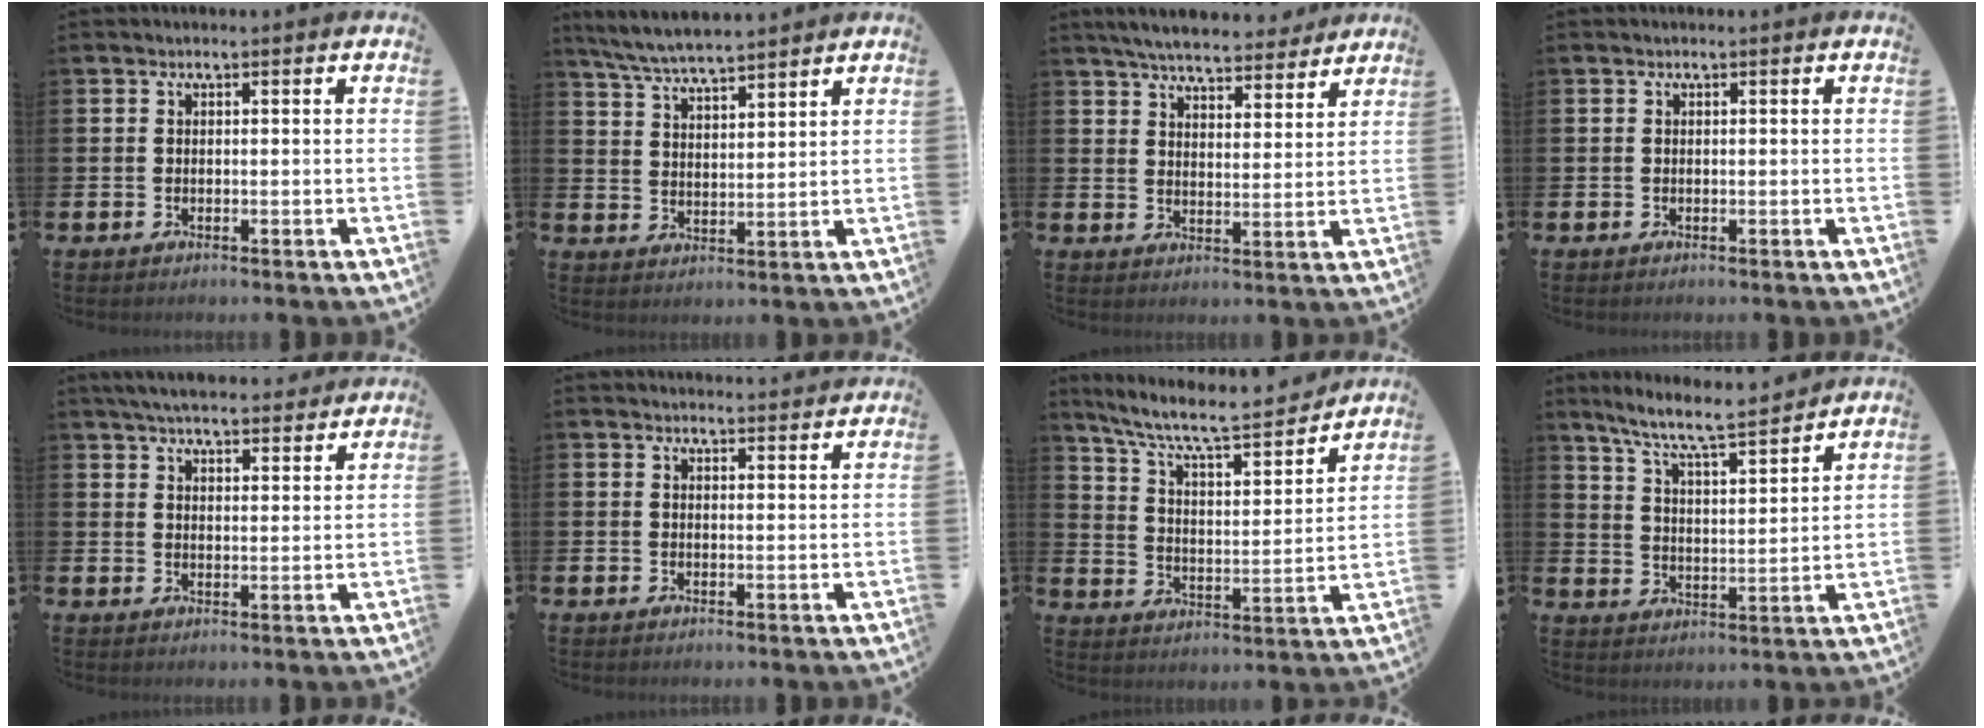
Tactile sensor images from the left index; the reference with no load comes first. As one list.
[{"total": 6.1, "force": [5.9, 0.5, 1.5], "torque": [-0.054, -0.024, 0.107]}, {"total": 6.0, "force": [5.8, 1.1, 1.4], "torque": [-0.037, -0.032, 0.100]}, {"total": 0.0}, {"total": 5.2, "force": [5.0, 0.8, 1.2], "torque": [-0.027, -0.022, 0.089]}, {"total": 2.0, "force": [1.9, 0.3, -0.1], "torque": [0.008, -0.012, 0.033]}, {"total": 8.9, "force": [7.9, 1.5, 3.7], "torque": [-0.098, -0.053, 0.132]}, {"total": 8.1, "force": [7.5, 0.3, 3.1], "torque": [-0.088, -0.048, 0.131]}]